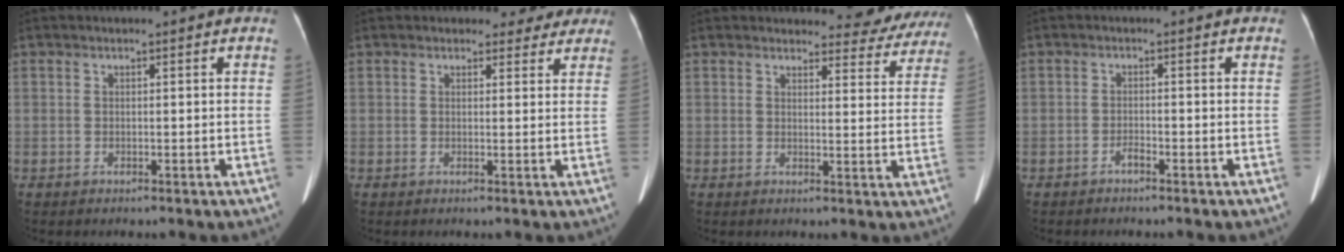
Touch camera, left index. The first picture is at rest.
{"total": 4.3, "force": [3.7, 2.2, 0.1], "torque": [0.015, -0.004, 0.029]}
{"total": 10.1, "force": [9.6, 2.9, 0.9], "torque": [0.023, -0.028, 0.084]}
{"total": 1.2, "force": [-1.0, 0.0, 0.5], "torque": [-0.012, -0.001, -0.016]}